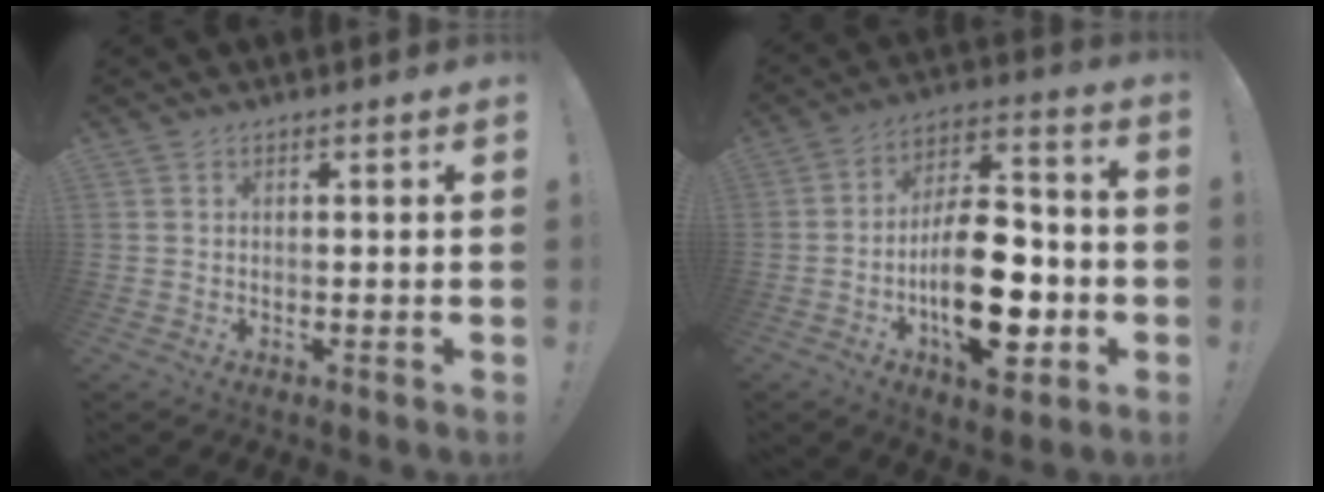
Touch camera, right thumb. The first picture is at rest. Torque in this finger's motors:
{"motor_torque": [0.62, 0.86, 1.86, -0.79, 0.14]}